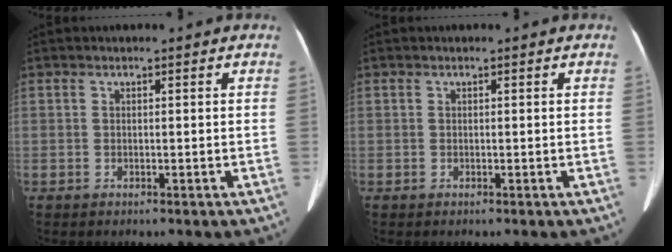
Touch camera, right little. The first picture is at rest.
{"total": 0.0}